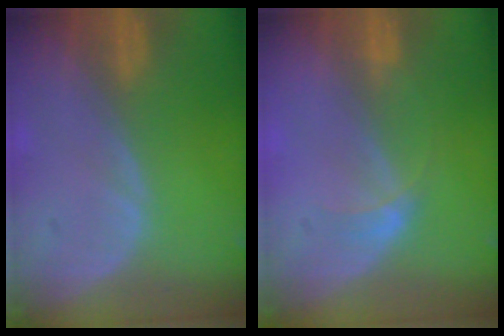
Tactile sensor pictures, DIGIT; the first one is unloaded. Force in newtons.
{"total": 1.7, "press": 1.7, "slide": 0.2}